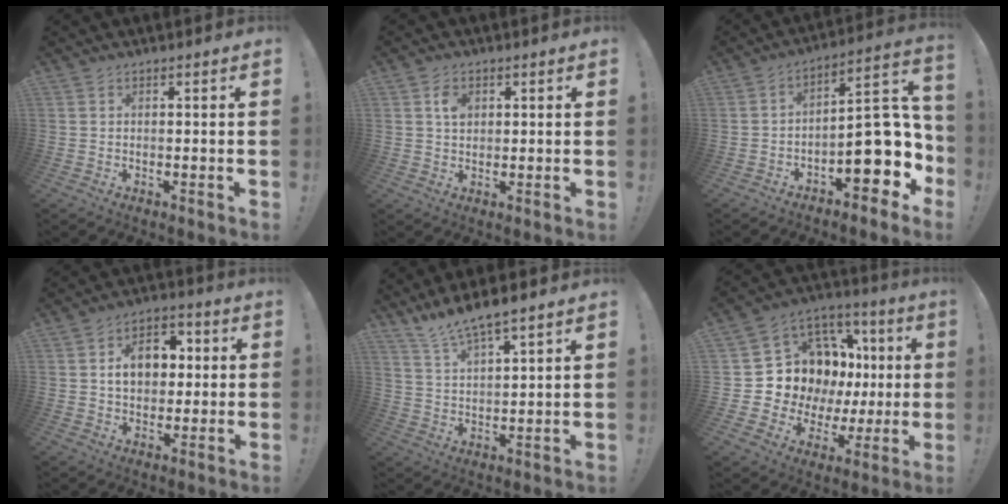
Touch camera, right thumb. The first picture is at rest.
{"total": 4.2, "force": [1.3, 3.1, 2.5], "torque": [-0.028, -0.003, 0.019]}
{"total": 16.4, "force": [-3.4, 8.2, 13.7], "torque": [-0.148, 0.015, -0.043]}
{"total": 11.1, "force": [1.6, 8.6, 6.9], "torque": [-0.101, 0.009, 0.033]}
{"total": 8.3, "force": [7.6, 0.8, 3.3], "torque": [-0.072, -0.046, 0.139]}
{"total": 13.6, "force": [4.2, 11.3, 6.1], "torque": [-0.102, -0.044, 0.109]}